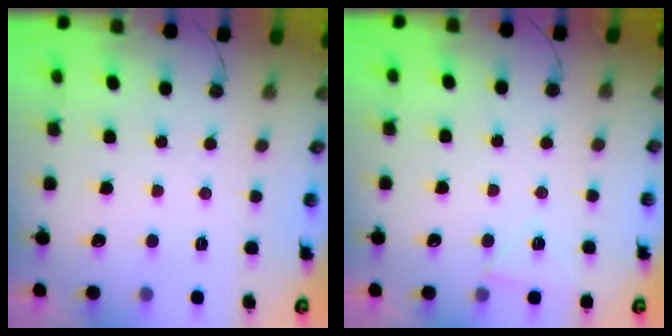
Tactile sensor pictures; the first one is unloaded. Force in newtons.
{"total": 4.0, "press": 3.9, "slide": 0.4}